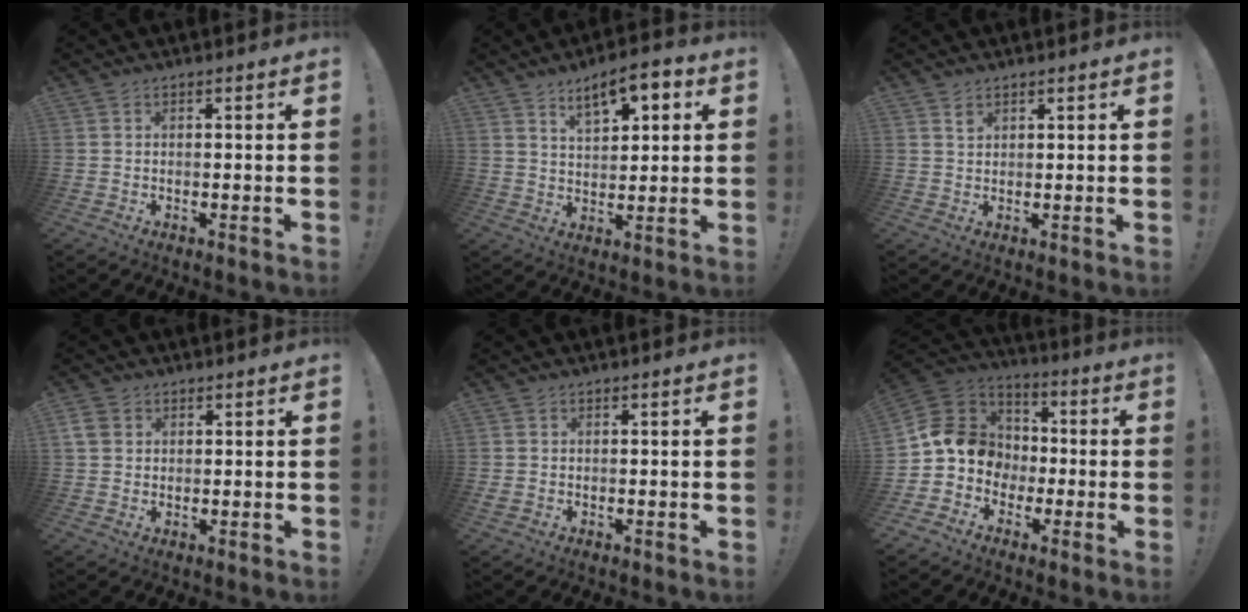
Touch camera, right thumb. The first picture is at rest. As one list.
[{"total": 9.3, "force": [5.2, 4.2, 6.5], "torque": [-0.090, -0.022, 0.088]}, {"total": 1.4, "force": [1.0, 0.8, 0.5], "torque": [0.003, -0.007, 0.017]}, {"total": 4.4, "force": [1.8, 3.4, 2.1], "torque": [-0.032, -0.001, 0.037]}, {"total": 0.9, "force": [0.1, 0.8, 0.4], "torque": [-0.004, 0.000, 0.001]}, {"total": 14.1, "force": [-1.2, 12.7, 6.0], "torque": [-0.085, 0.022, -0.009]}]